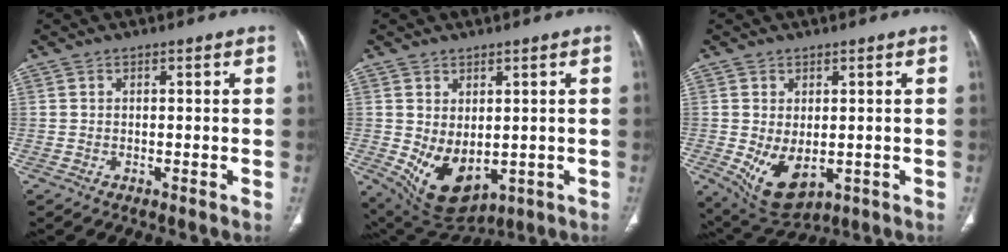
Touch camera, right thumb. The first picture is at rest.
{"total": 10.4, "force": [-1.1, 6.6, 8.0], "torque": [-0.123, -0.010, 0.017]}
{"total": 8.7, "force": [-1.5, 5.3, 6.8], "torque": [-0.110, -0.012, 0.001]}